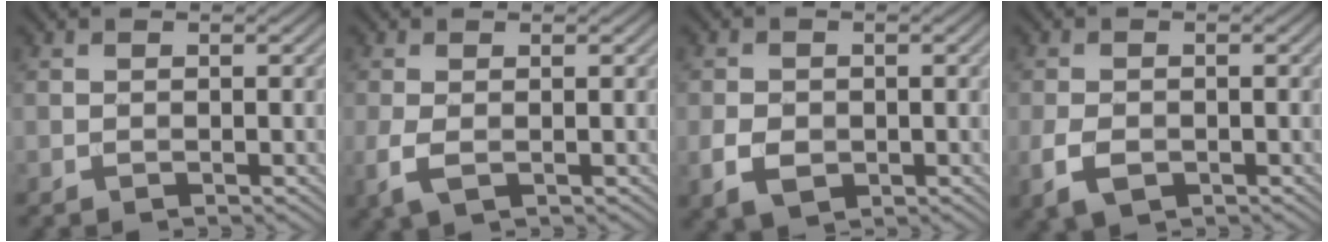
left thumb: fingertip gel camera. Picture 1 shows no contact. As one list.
[{"total": 2.5, "force": [-0.3, 1.0, 2.3], "torque": [-0.066, -0.005, -0.009]}, {"total": 3.2, "force": [-0.8, 2.4, 1.9], "torque": [-0.048, -0.010, -0.018]}, {"total": 3.3, "force": [-1.3, 1.9, 2.3], "torque": [-0.056, -0.009, -0.025]}]